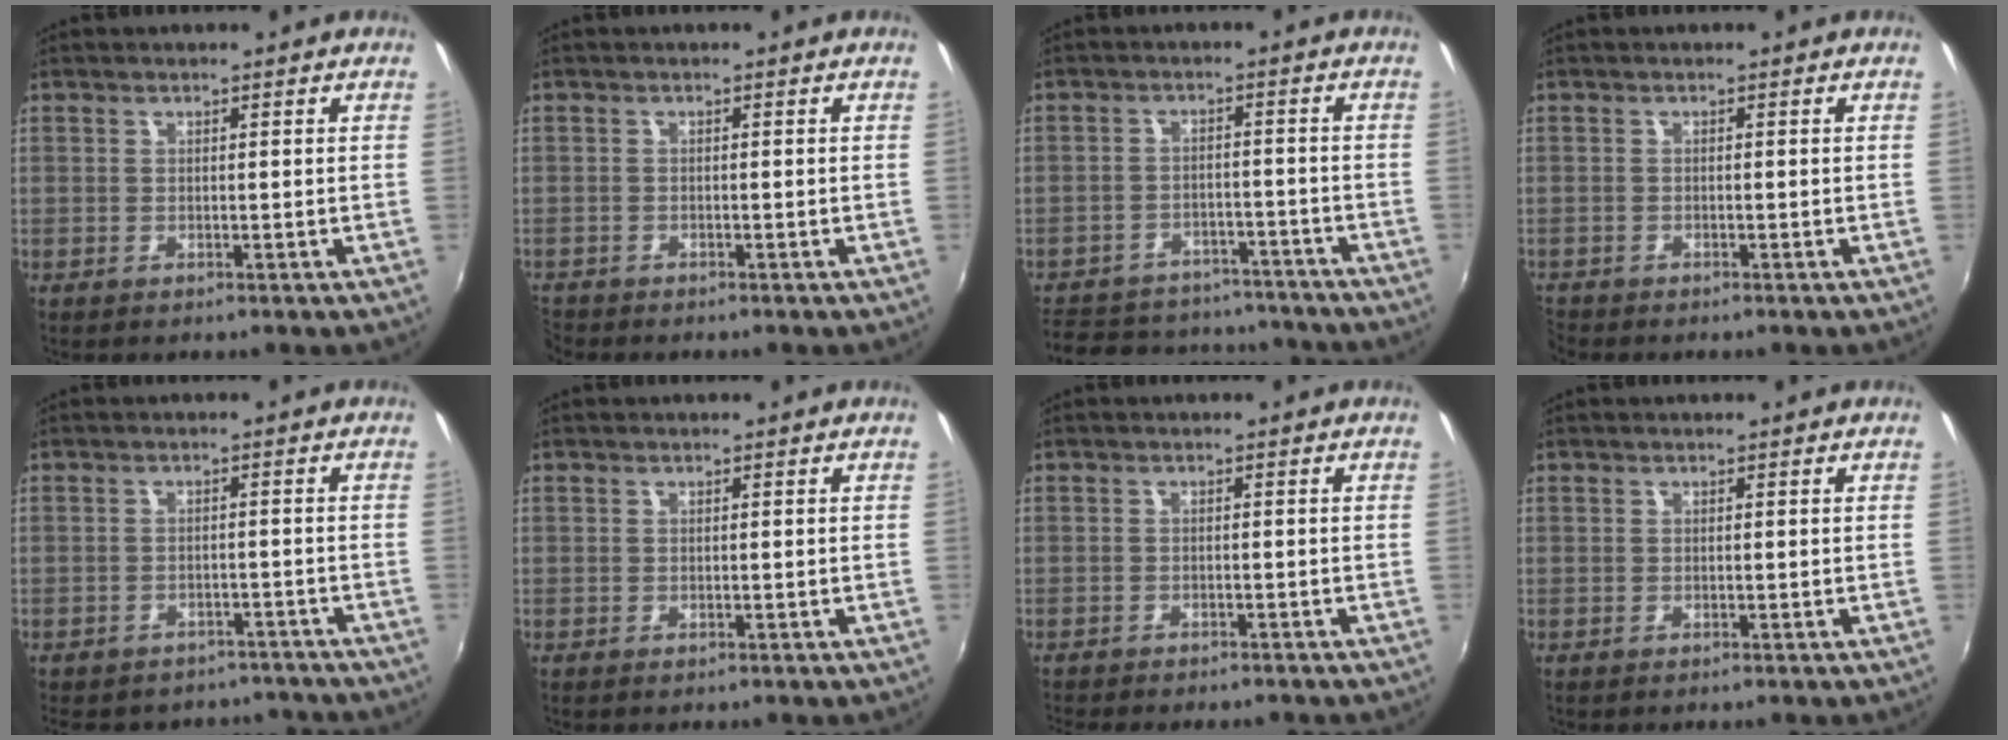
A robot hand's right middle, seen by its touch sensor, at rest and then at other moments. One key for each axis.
{"total": 2.1, "fx": -2.0, "fy": 0.7, "fz": 0.0, "tx": -0.011, "ty": -0.009, "tz": -0.043}
{"total": 20.1, "fx": -16.7, "fy": 8.7, "fz": 7.1, "tx": -0.168, "ty": 0.023, "tz": -0.214}
{"total": 1.7, "fx": -1.6, "fy": 0.5, "fz": 0.0, "tx": -0.006, "ty": -0.008, "tz": -0.036}
{"total": 10.5, "fx": -9.0, "fy": 4.5, "fz": 2.6, "tx": -0.065, "ty": 0.004, "tz": -0.110}
{"total": 0.0}
{"total": 4.3, "fx": -3.9, "fy": 0.8, "fz": 1.5, "tx": -0.040, "ty": -0.016, "tz": -0.062}
{"total": 0.0}